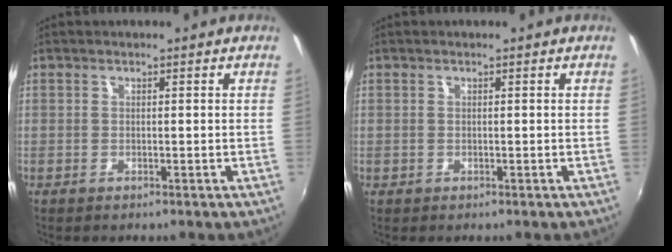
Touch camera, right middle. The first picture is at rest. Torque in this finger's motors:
{"motor_torque": [-0.24, -0.11, -0.02, 0.01]}